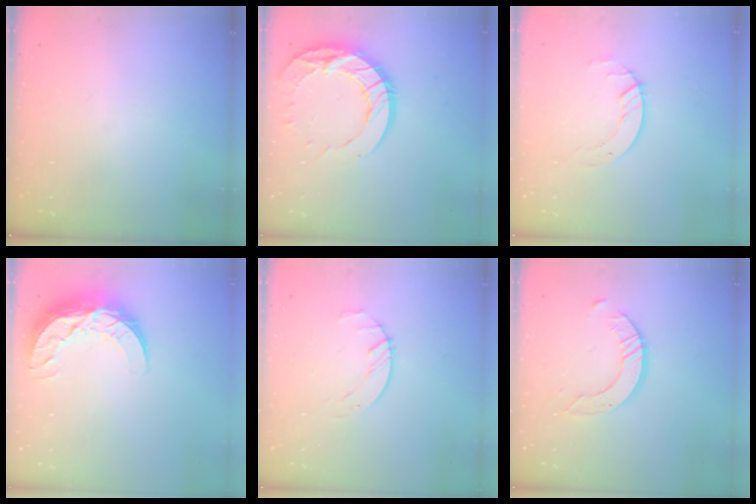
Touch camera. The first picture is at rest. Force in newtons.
{"total": 14.8, "press": 14.7, "slide": 1.1}
{"total": 3.3, "press": 3.3, "slide": 0.4}
{"total": 12.6, "press": 12.6, "slide": 0.8}
{"total": 2.1, "press": 2.1, "slide": 0.3}
{"total": 6.5, "press": 6.5, "slide": 0.6}